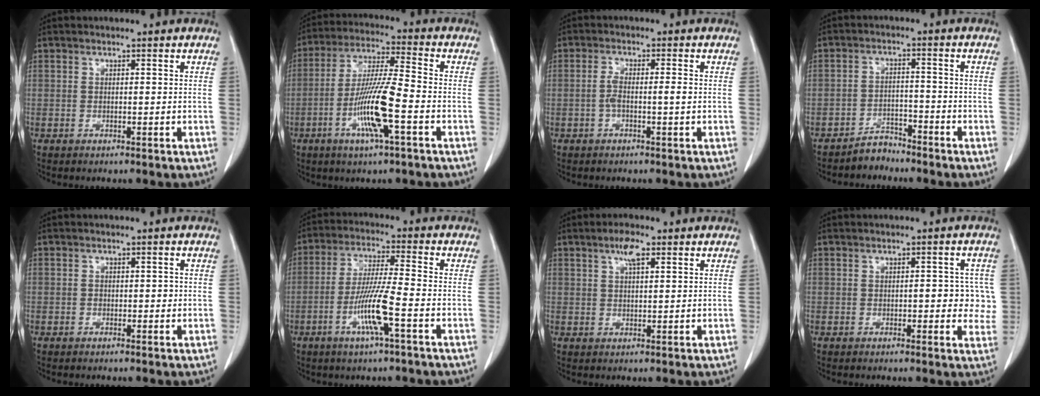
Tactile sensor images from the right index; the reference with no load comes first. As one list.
[{"total": 11.7, "force": [-3.9, 0.4, 11.1], "torque": [-0.220, -0.005, -0.073]}, {"total": 2.8, "force": [-0.5, 0.3, 2.7], "torque": [-0.052, 0.011, -0.006]}, {"total": 3.5, "force": [-3.2, 1.4, -0.1], "torque": [0.003, 0.001, -0.054]}, {"total": 1.0, "force": [-0.1, 0.6, 0.8], "torque": [-0.008, 0.004, 0.003]}, {"total": 9.0, "force": [-3.3, -0.3, 8.4], "torque": [-0.167, -0.007, -0.064]}, {"total": 3.4, "force": [1.8, 0.8, 2.7], "torque": [-0.057, 0.007, 0.033]}, {"total": 4.8, "force": [0.1, 2.4, 4.2], "torque": [-0.034, 0.004, 0.000]}]